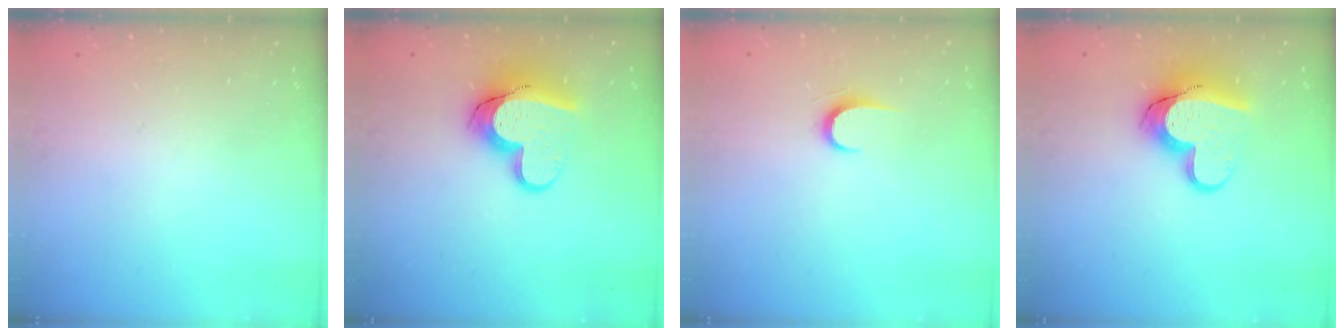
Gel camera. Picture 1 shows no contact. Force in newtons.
{"total": 13.4, "press": 13.4, "slide": 1.1}
{"total": 6.0, "press": 6.0, "slide": 0.7}
{"total": 13.4, "press": 13.4, "slide": 1.1}